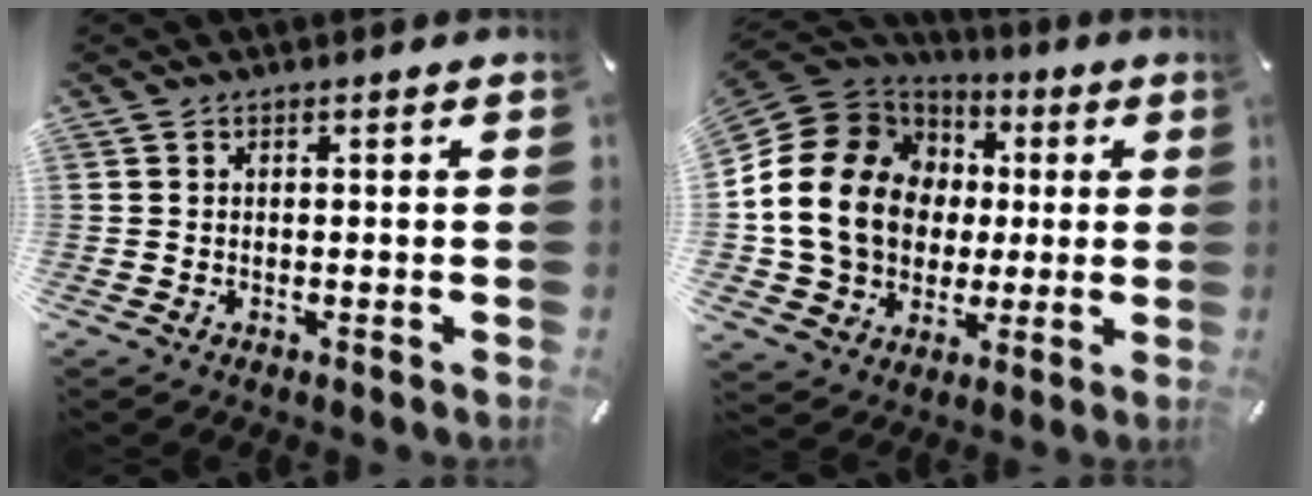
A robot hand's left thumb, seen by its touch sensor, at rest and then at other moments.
{"total": 20.8, "force": [1.3, 17.7, 10.9], "torque": [-0.219, 0.001, 0.033]}